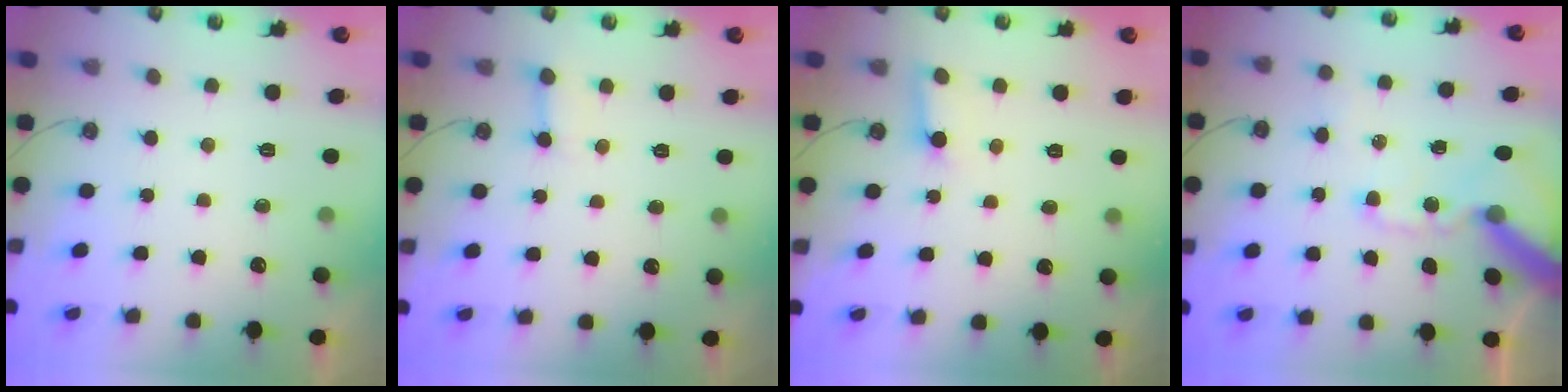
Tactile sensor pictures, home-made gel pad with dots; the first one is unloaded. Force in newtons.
{"total": 2.8, "press": 2.8, "slide": 0.5}
{"total": 2.6, "press": 2.6, "slide": 0.4}
{"total": 14.0, "press": 13.9, "slide": 2.2}